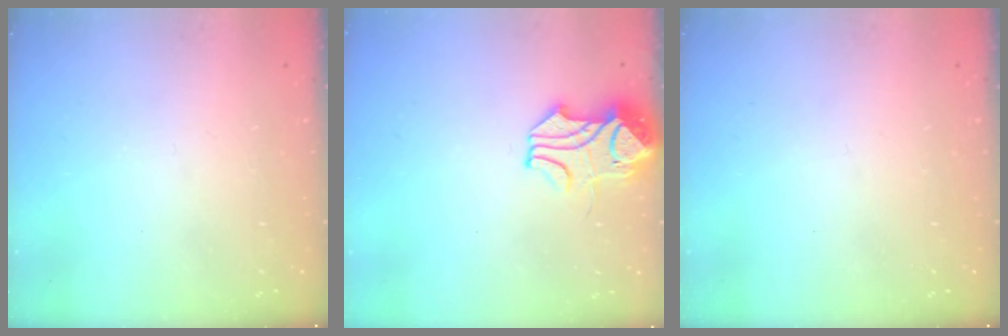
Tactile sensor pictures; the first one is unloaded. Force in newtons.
{"total": 6.0, "press": 6.0, "slide": 0.8}
{"total": 0.0}